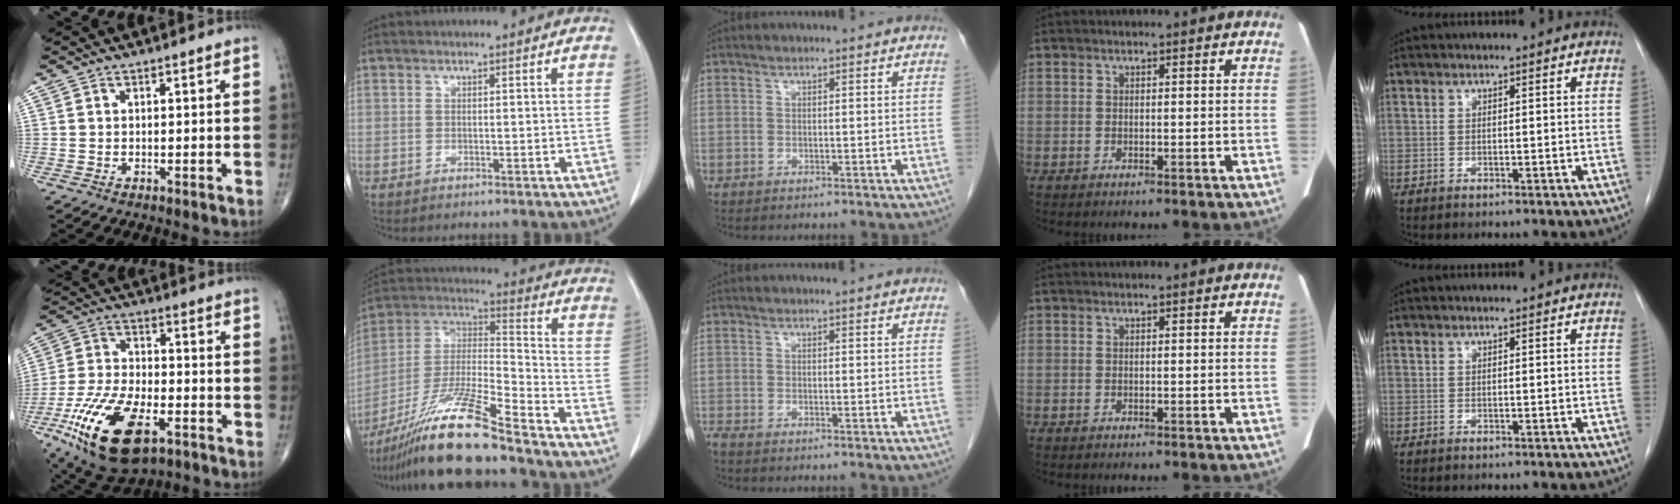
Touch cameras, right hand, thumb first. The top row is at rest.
{"thumb": {"total": 20.1, "force": [-9.3, 9.5, 15.1], "torque": [-0.300, 0.020, -0.157]}, "index": {"total": 18.2, "force": [-14.3, 0.6, 11.3], "torque": [-0.242, -0.022, -0.268]}, "middle": {"total": 1.1, "force": [-0.8, -0.2, 0.6], "torque": [-0.019, -0.001, -0.017]}}